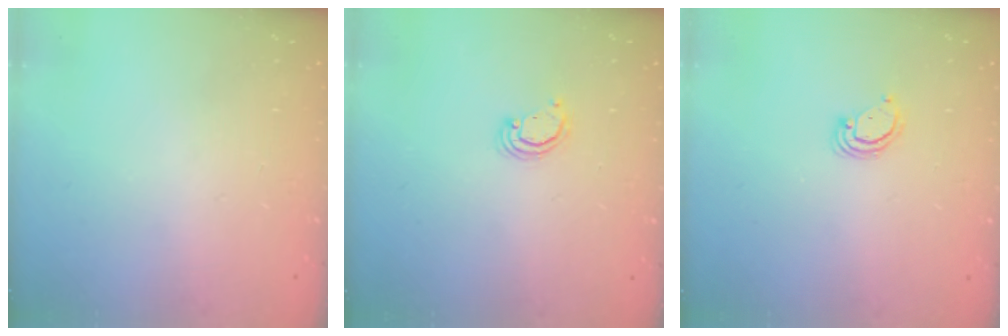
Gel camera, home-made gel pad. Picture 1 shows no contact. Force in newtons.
{"total": 2.0, "press": 2.0, "slide": 0.2}
{"total": 3.4, "press": 3.4, "slide": 0.3}